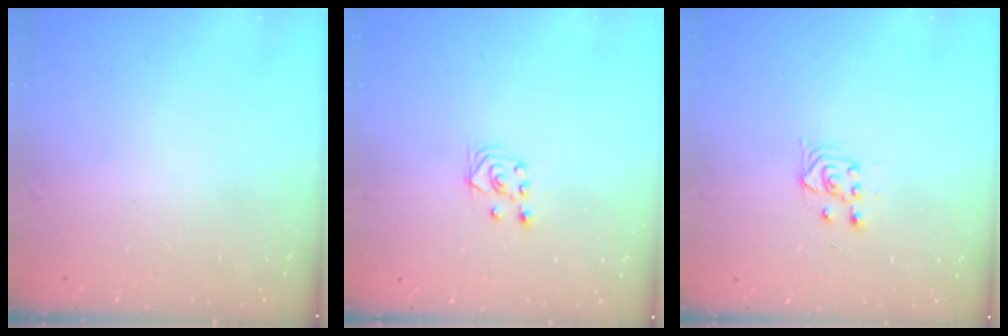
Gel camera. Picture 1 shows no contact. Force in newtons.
{"total": 2.8, "press": 2.6, "slide": 1.1}
{"total": 3.0, "press": 2.6, "slide": 1.3}